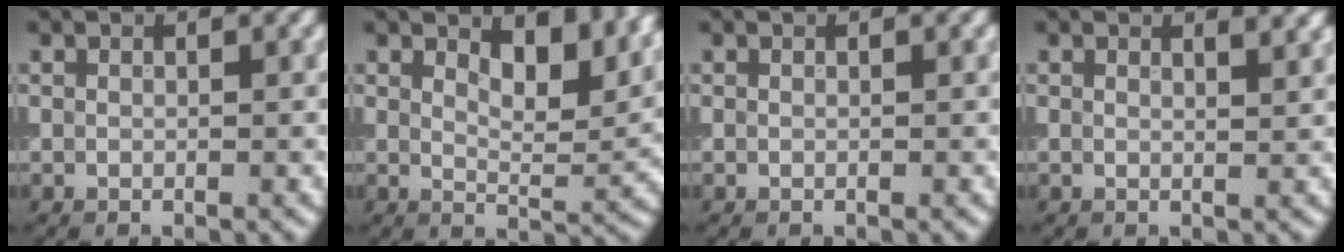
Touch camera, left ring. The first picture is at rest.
{"total": 5.6, "force": [3.4, 2.2, 3.9], "torque": [-0.061, -0.006, 0.049]}
{"total": 0.0}
{"total": 2.0, "force": [1.5, 0.7, 1.1], "torque": [-0.002, 0.005, 0.014]}